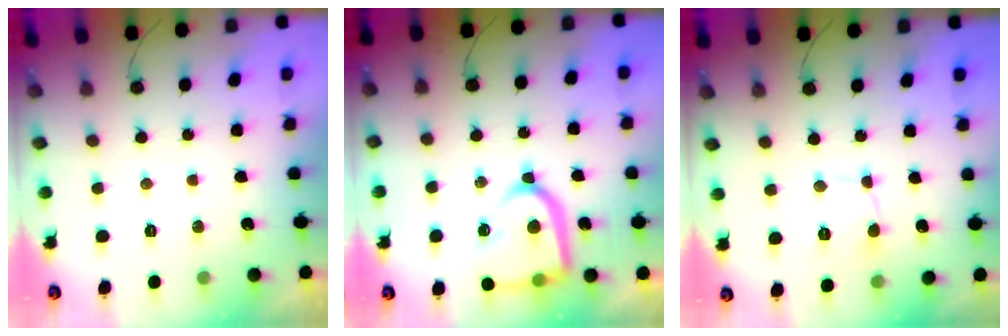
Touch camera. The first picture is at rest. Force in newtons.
{"total": 16.7, "press": 16.6, "slide": 1.6}
{"total": 1.6, "press": 1.6, "slide": 0.1}